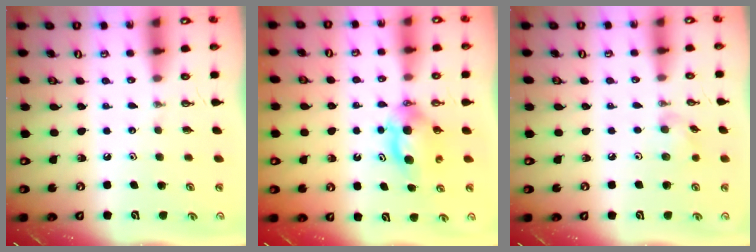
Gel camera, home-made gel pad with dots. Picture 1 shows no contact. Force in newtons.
{"total": 6.9, "press": 5.1, "slide": 4.7}
{"total": 5.3, "press": 5.3, "slide": 0.6}